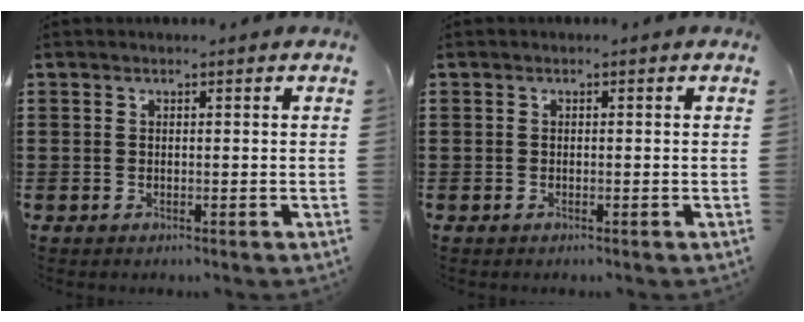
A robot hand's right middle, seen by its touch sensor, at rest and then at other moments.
{"total": 0.0}